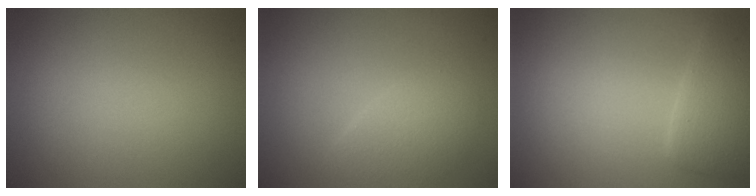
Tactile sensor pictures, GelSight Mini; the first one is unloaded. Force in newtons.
{"total": 2.6, "press": 2.5, "slide": 0.2}
{"total": 2.8, "press": 2.8, "slide": 0.2}